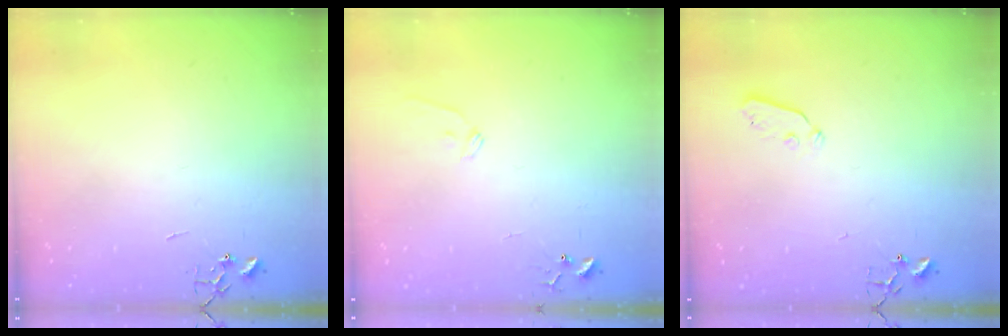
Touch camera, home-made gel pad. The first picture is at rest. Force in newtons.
{"total": 6.6, "press": 6.6, "slide": 0.6}
{"total": 3.2, "press": 3.2, "slide": 0.5}